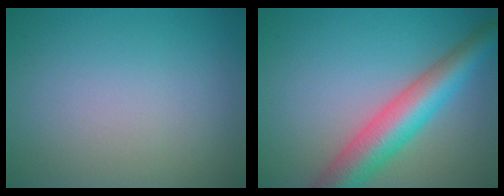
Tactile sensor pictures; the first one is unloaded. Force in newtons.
{"total": 6.9, "press": 6.9, "slide": 0.3}